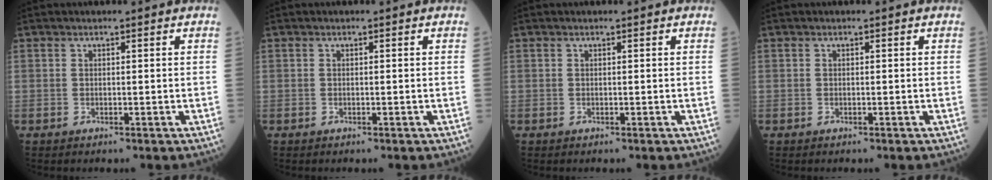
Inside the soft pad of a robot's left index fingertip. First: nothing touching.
{"total": 0.0}
{"total": 0.0}
{"total": 0.0}